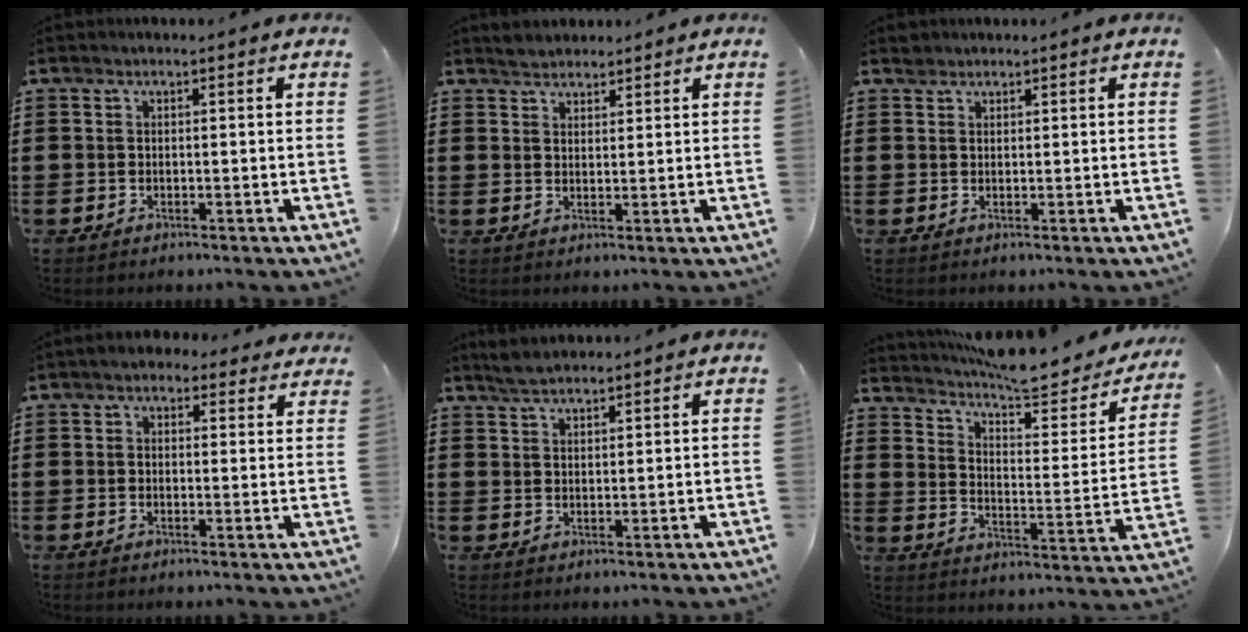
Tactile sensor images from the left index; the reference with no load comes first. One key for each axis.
{"total": 2.3, "fx": 2.2, "fy": 0.6, "fz": 0.0, "tx": -0.006, "ty": 0.004, "tz": 0.044}
{"total": 1.2, "fx": 1.1, "fy": 0.5, "fz": 0.0, "tx": -0.001, "ty": 0.001, "tz": 0.022}
{"total": 2.7, "fx": 2.0, "fy": 1.6, "fz": 0.8, "tx": -0.016, "ty": 0.002, "tz": 0.034}
{"total": 2.7, "fx": 2.5, "fy": 0.6, "fz": 0.8, "tx": -0.021, "ty": 0.004, "tz": 0.048}
{"total": 7.5, "fx": 6.6, "fy": 1.0, "fz": 3.2, "tx": -0.079, "ty": -0.047, "tz": 0.110}